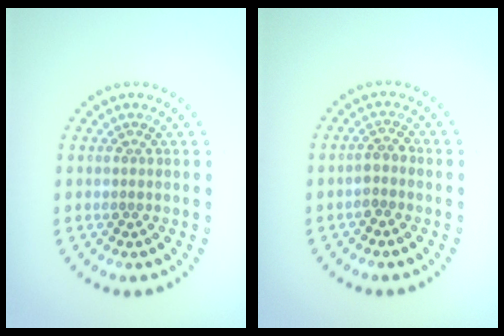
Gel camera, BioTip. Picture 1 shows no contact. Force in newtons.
{"total": 1.5, "press": 1.3, "slide": 0.6}